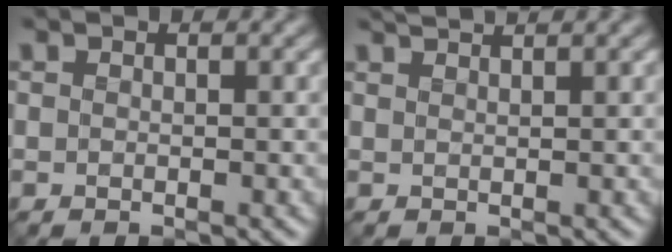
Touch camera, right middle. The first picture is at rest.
{"total": 1.7, "force": [1.6, 0.2, 0.6], "torque": [0.003, 0.006, 0.016]}